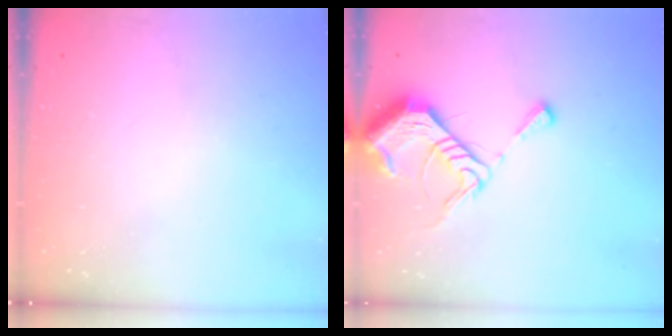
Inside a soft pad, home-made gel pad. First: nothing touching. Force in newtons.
{"total": 10.2, "press": 10.2, "slide": 1.1}